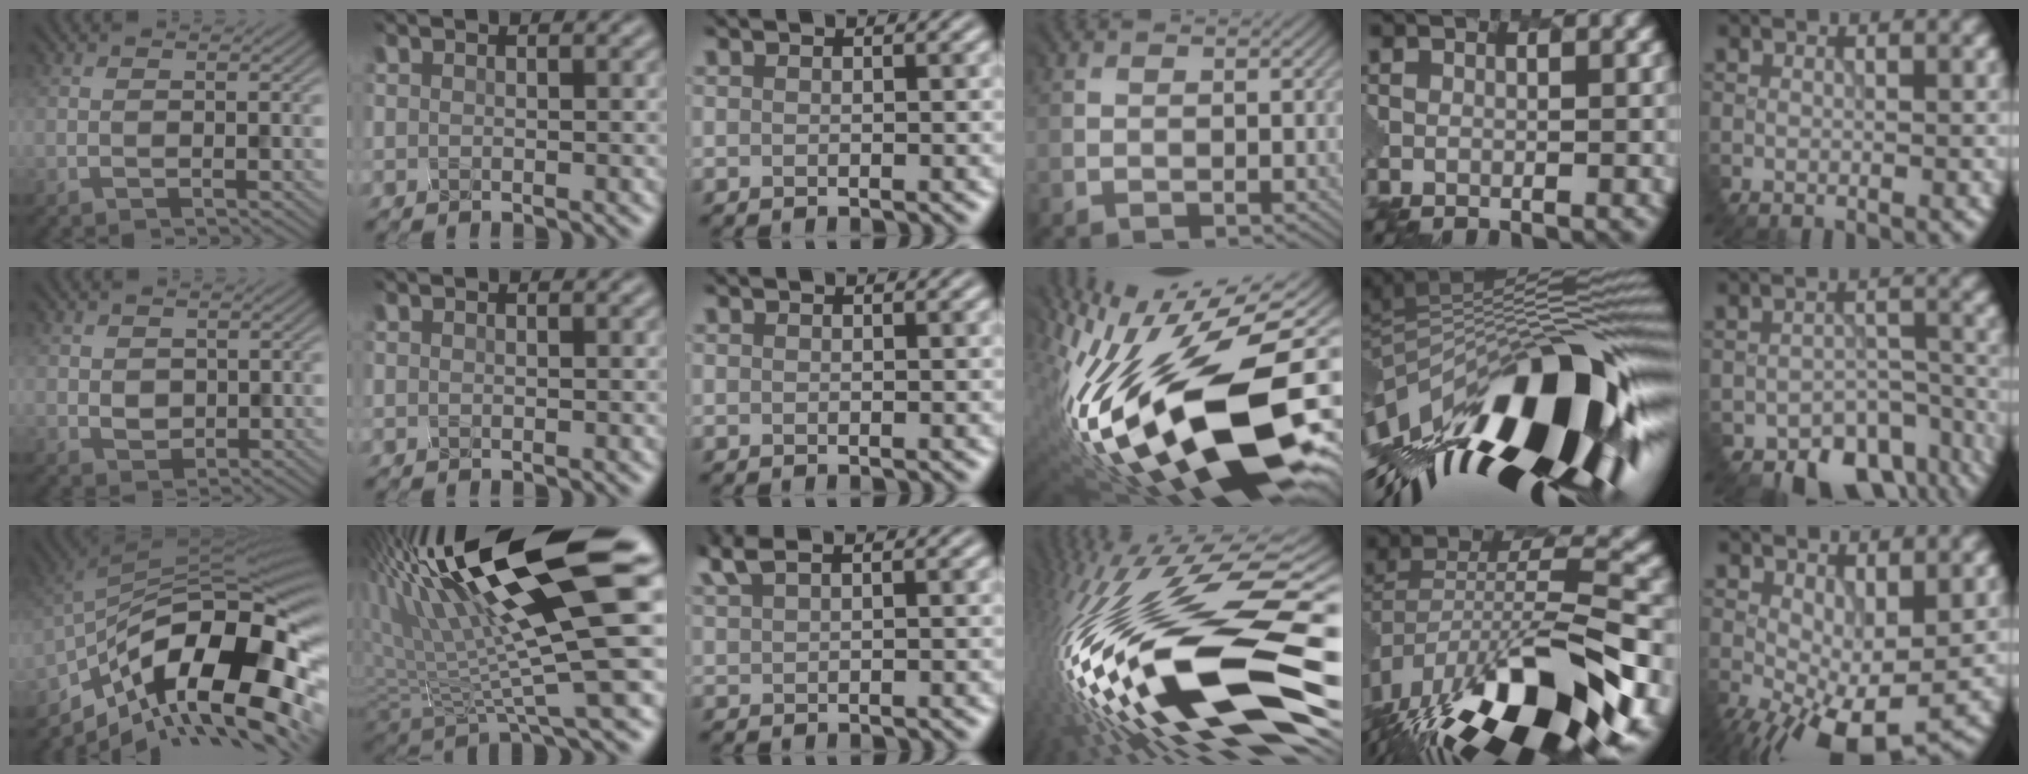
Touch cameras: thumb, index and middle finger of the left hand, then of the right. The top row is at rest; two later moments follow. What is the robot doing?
{"motion": "disassemble", "object": "battery cover"}